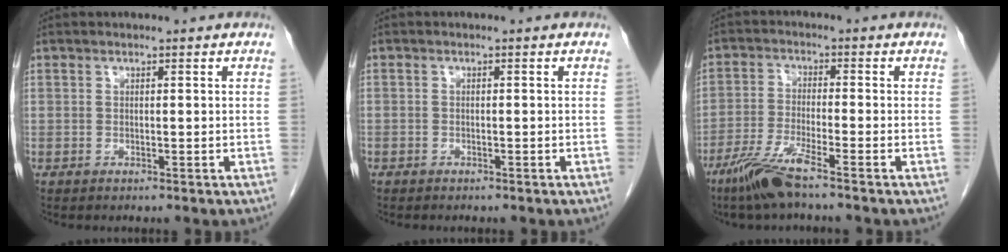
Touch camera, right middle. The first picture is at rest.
{"total": 0.7, "force": [-0.5, 0.5, 0.0], "torque": [-0.009, 0.002, -0.010]}
{"total": 6.8, "force": [-4.9, -0.1, 4.8], "torque": [-0.103, -0.021, -0.103]}